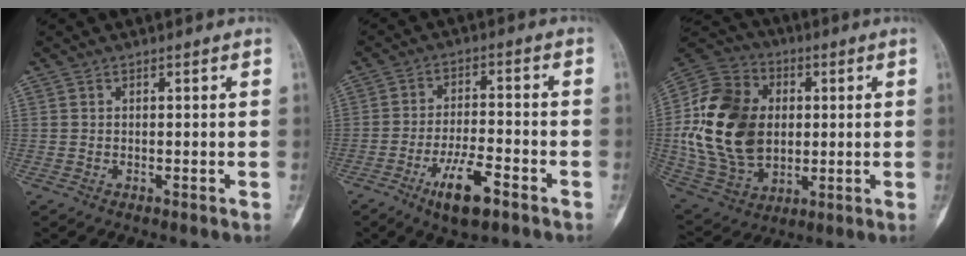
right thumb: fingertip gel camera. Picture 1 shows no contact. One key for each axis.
{"total": 9.2, "fx": -5.1, "fy": 2.9, "fz": 7.1, "tx": -0.128, "ty": 0.023, "tz": -0.086}
{"total": 22.4, "fx": 1.4, "fy": 16.5, "fz": 15.1, "tx": -0.274, "ty": 0.002, "tz": 0.036}